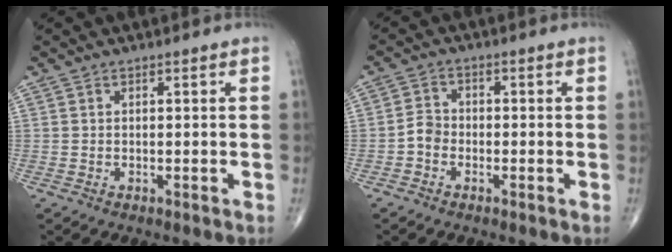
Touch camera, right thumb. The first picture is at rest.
{"total": 2.9, "force": [-1.3, 2.3, 1.3], "torque": [-0.014, 0.011, -0.033]}